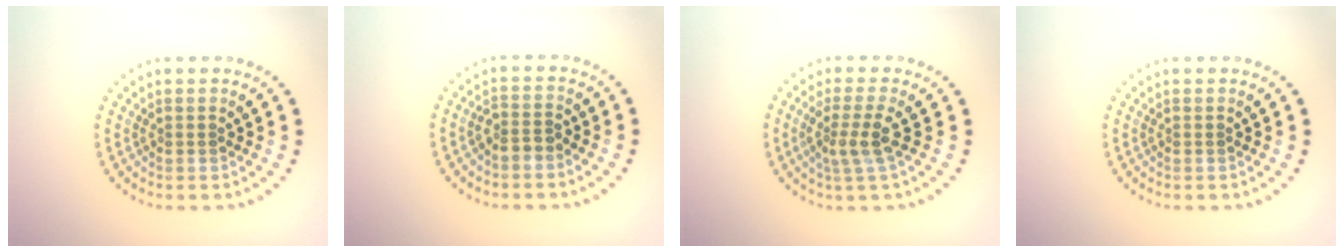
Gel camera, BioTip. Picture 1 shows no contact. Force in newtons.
{"total": 1.7, "press": 1.4, "slide": 0.9}
{"total": 2.7, "press": 2.0, "slide": 1.8}
{"total": 0.0}